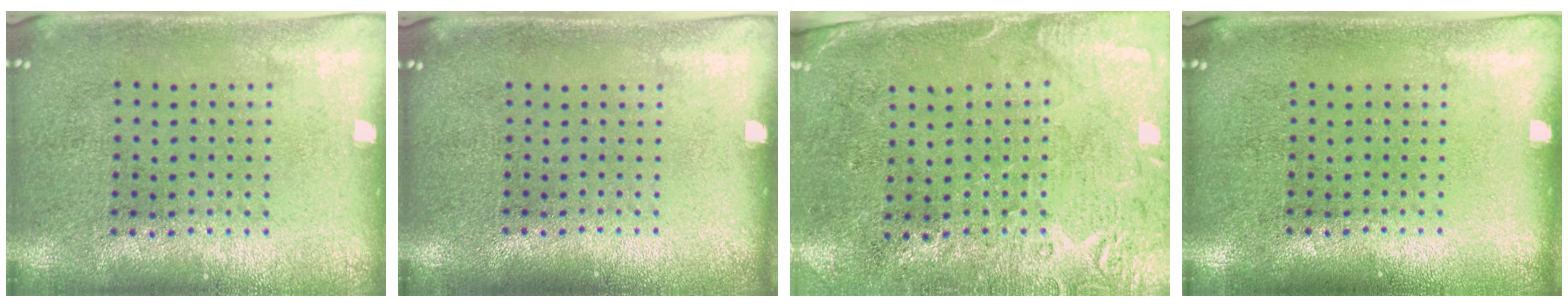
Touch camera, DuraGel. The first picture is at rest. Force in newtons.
{"total": 0.0}
{"total": 2.8, "press": 2.4, "slide": 1.5}
{"total": 0.0}